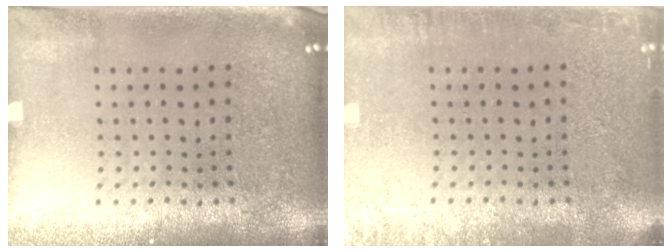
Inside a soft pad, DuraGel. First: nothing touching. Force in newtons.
{"total": 2.6, "press": 2.5, "slide": 0.5}